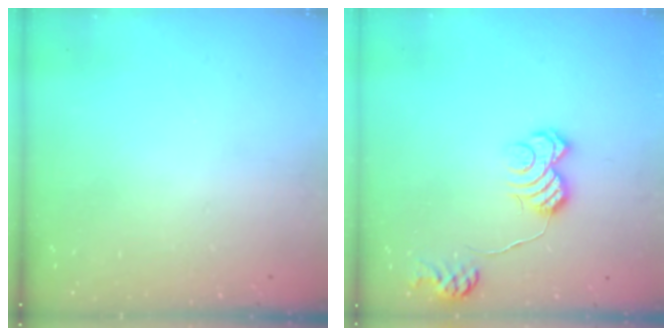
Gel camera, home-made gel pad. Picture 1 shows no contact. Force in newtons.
{"total": 10.9, "press": 10.8, "slide": 0.8}